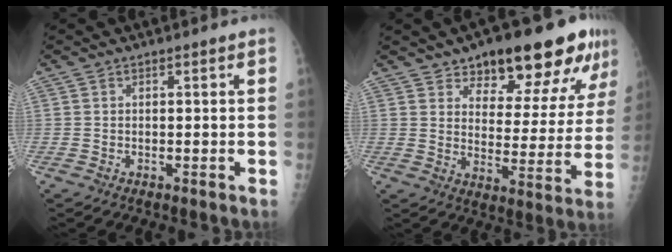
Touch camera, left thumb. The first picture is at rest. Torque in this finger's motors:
{"motor_torque": [0.41, 0.60, -0.05, -0.19, 0.10]}